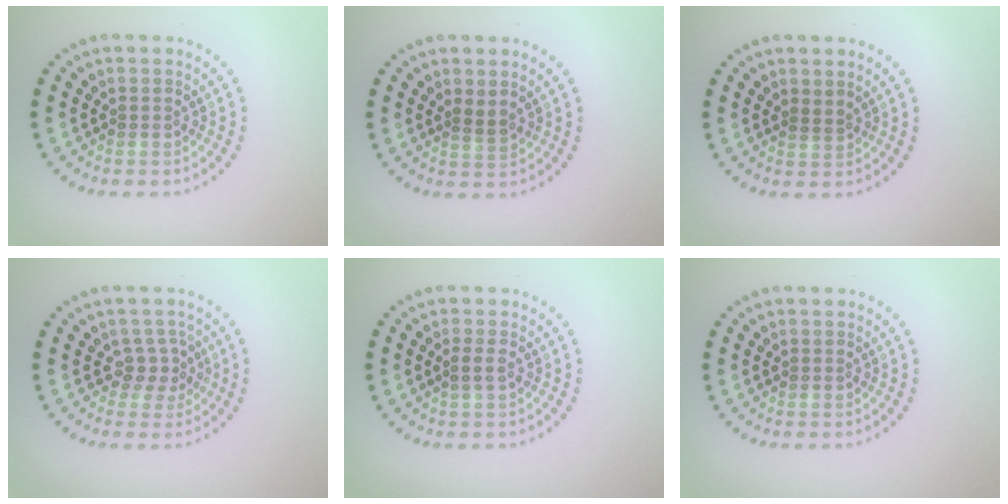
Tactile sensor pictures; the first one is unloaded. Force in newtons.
{"total": 1.4, "press": 1.1, "slide": 0.8}
{"total": 0.6, "press": 0.3, "slide": 0.5}
{"total": 2.1, "press": 1.6, "slide": 1.4}
{"total": 0.9, "press": 0.8, "slide": 0.4}
{"total": 0.0}